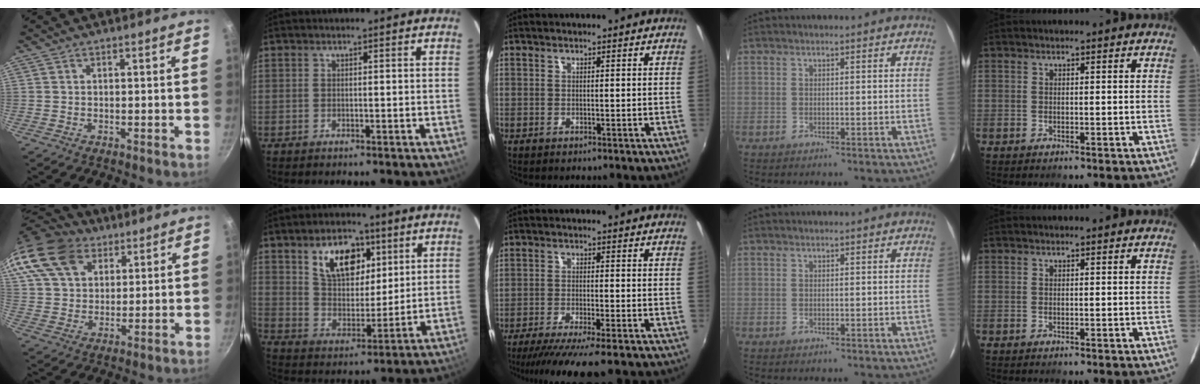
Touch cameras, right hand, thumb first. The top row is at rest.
{"thumb": {"total": 18.7, "force": [10.9, 12.5, 8.6], "torque": [-0.172, 0.004, 0.204]}, "index": {"total": 12.8, "force": [6.1, 7.5, 8.3], "torque": [-0.142, 0.015, 0.115]}, "middle": {"total": 9.7, "force": [-7.9, 0.2, 5.7], "torque": [-0.119, -0.032, -0.129]}}